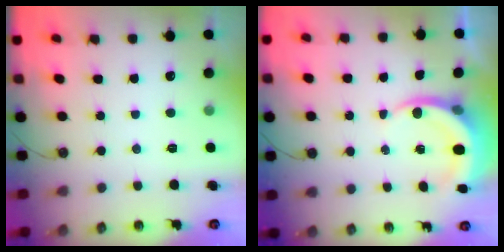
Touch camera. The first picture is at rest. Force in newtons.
{"total": 5.9, "press": 5.9, "slide": 0.7}